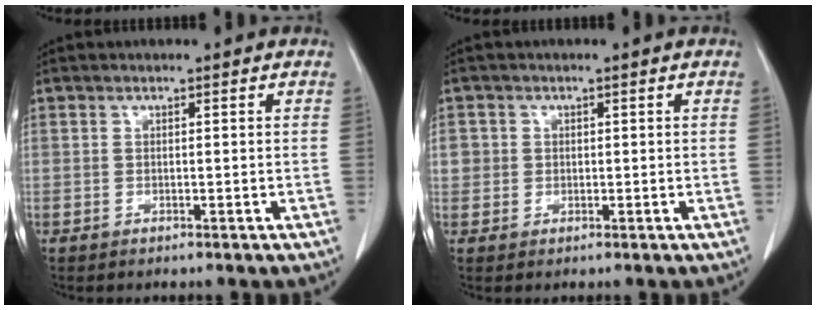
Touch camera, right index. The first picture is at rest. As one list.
[{"total": 2.3, "force": [0.3, 2.3, 0.3], "torque": [0.011, 0.004, 0.005]}]